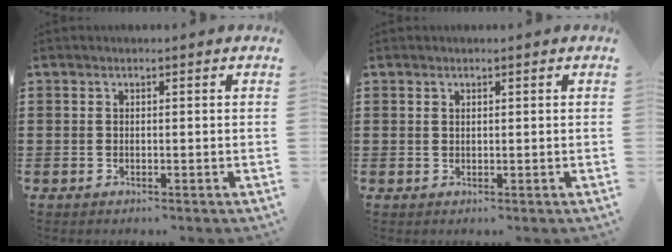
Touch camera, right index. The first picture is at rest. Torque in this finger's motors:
{"motor_torque": [-0.67, 1.14, -0.04, -0.01]}